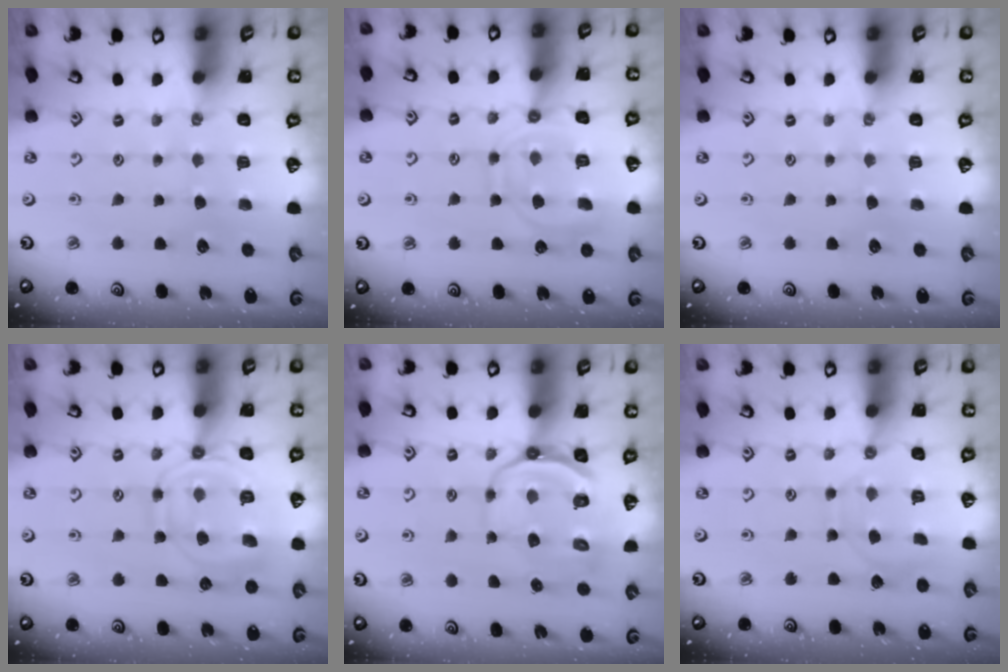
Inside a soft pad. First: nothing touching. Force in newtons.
{"total": 11.7, "press": 11.6, "slide": 1.2}
{"total": 0.0}
{"total": 12.8, "press": 12.7, "slide": 1.2}
{"total": 10.5, "press": 10.2, "slide": 2.4}
{"total": 7.4, "press": 7.3, "slide": 0.8}